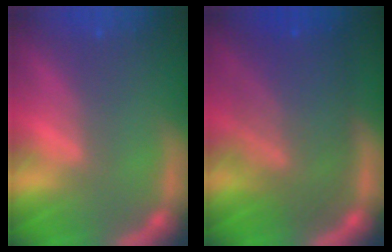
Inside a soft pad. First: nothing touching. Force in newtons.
{"total": 9.5}